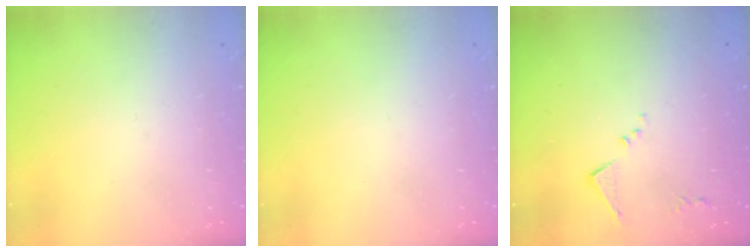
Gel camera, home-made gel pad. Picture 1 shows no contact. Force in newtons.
{"total": 0.0}
{"total": 6.6, "press": 6.6, "slide": 0.4}